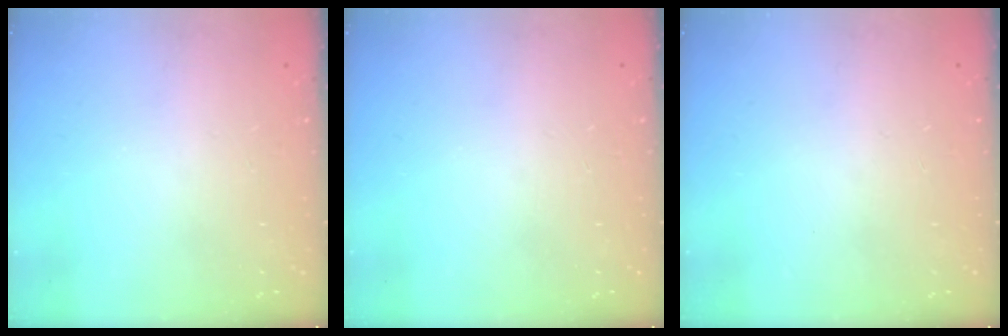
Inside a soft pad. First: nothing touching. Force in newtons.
{"total": 0.0}
{"total": 0.0}